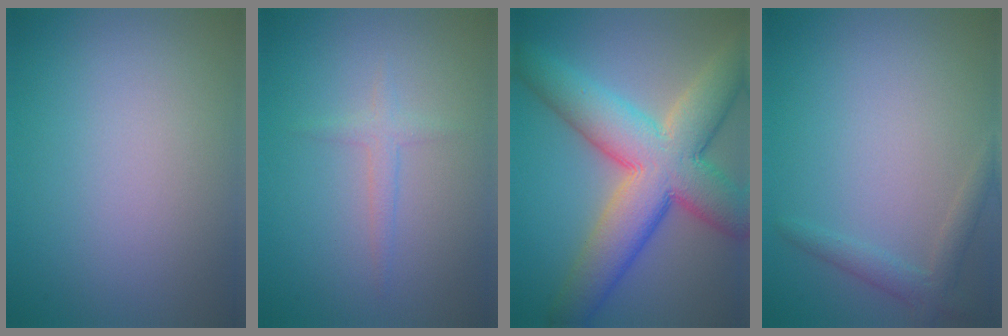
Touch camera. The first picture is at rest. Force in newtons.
{"total": 1.3, "press": 1.3, "slide": 0.1}
{"total": 11.5, "press": 11.5, "slide": 0.5}
{"total": 2.0, "press": 2.0, "slide": 0.1}